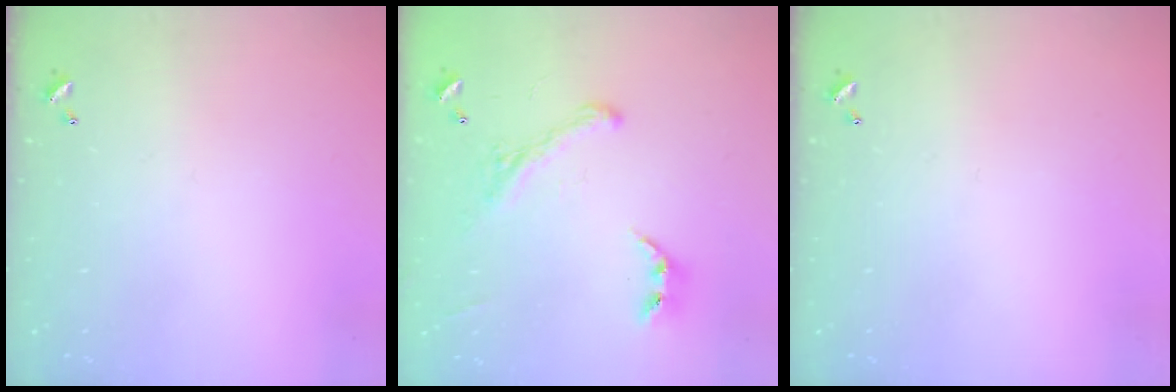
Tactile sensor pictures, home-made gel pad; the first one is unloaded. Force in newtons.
{"total": 2.9, "press": 2.7, "slide": 1.2}
{"total": 0.0}